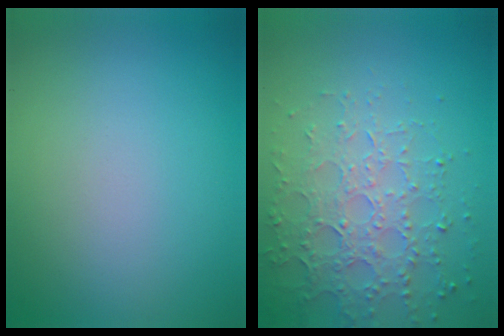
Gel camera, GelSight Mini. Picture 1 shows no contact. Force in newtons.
{"total": 4.3, "press": 4.2, "slide": 1.1}